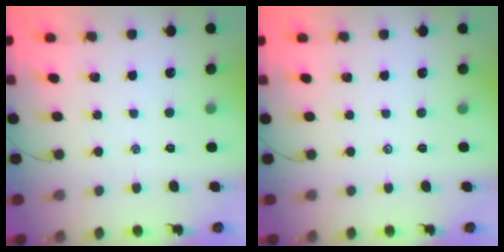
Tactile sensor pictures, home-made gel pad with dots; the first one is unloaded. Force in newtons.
{"total": 0.0}